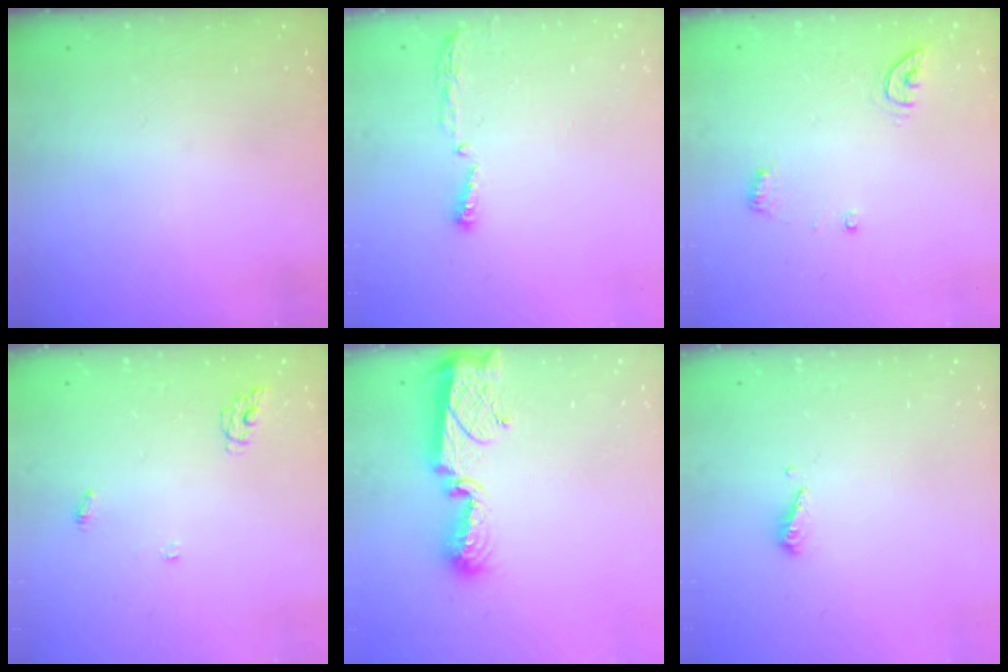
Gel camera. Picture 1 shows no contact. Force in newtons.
{"total": 3.4, "press": 3.4, "slide": 0.4}
{"total": 5.5, "press": 5.5, "slide": 0.2}
{"total": 5.0, "press": 5.0, "slide": 0.3}
{"total": 9.8, "press": 9.8, "slide": 0.5}
{"total": 3.1, "press": 3.1, "slide": 0.2}